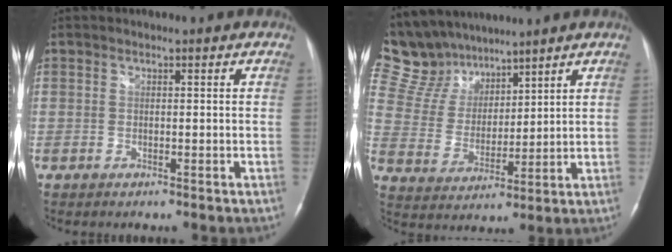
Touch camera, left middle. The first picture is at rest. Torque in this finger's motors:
{"motor_torque": [0.25, -0.21, 0.06, -0.08]}